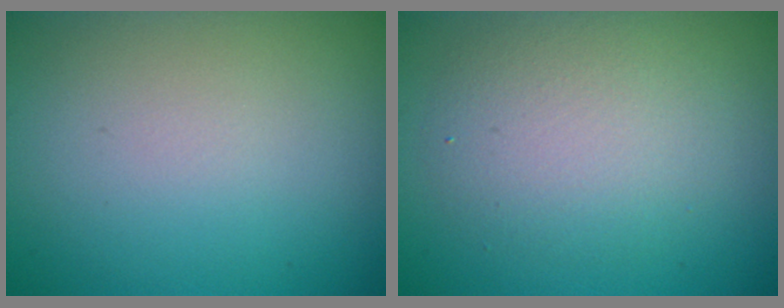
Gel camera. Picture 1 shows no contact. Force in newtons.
{"total": 4.3, "press": 4.3, "slide": 0.2}